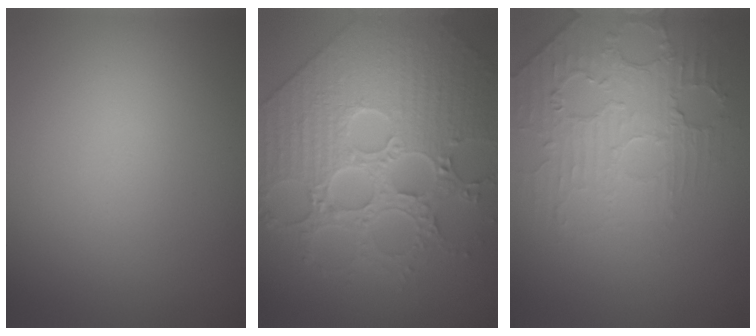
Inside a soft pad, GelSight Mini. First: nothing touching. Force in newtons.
{"total": 7.5, "press": 6.6, "slide": 3.5}
{"total": 2.9, "press": 2.4, "slide": 1.6}